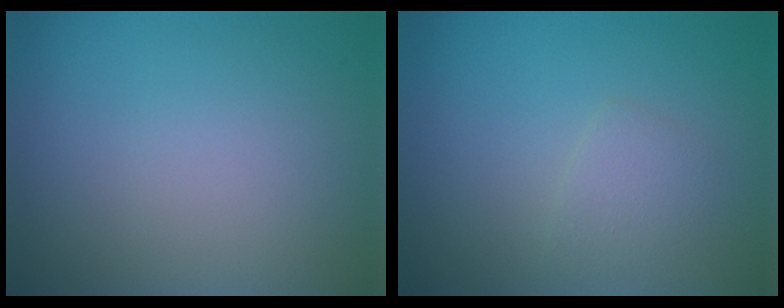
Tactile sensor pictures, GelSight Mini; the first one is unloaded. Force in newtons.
{"total": 1.5, "press": 1.5, "slide": 0.2}